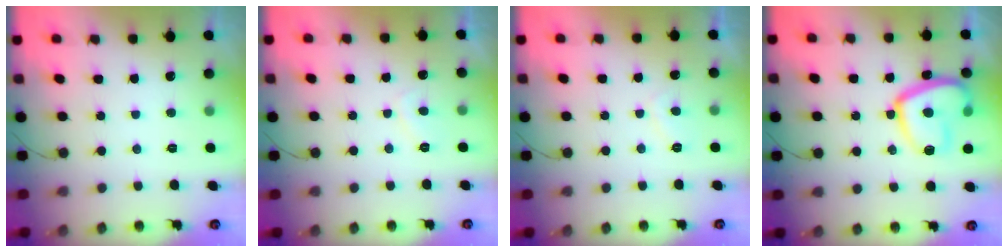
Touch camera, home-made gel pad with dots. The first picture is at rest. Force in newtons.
{"total": 1.5, "press": 1.4, "slide": 0.7}
{"total": 2.1, "press": 2.0, "slide": 0.8}
{"total": 15.6, "press": 15.5, "slide": 1.5}